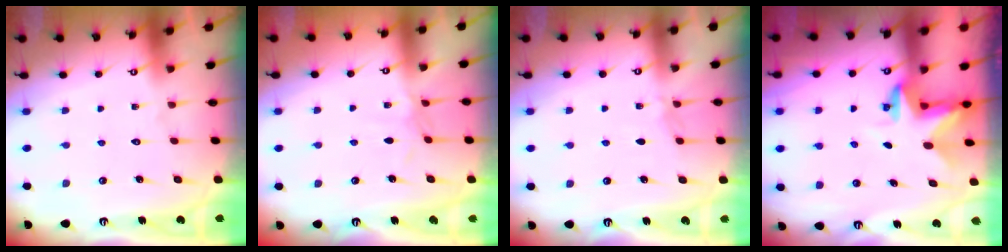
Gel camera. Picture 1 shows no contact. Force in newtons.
{"total": 2.5, "press": 2.4, "slide": 0.6}
{"total": 3.0, "press": 3.0, "slide": 0.5}
{"total": 2.8, "press": 2.8, "slide": 0.2}